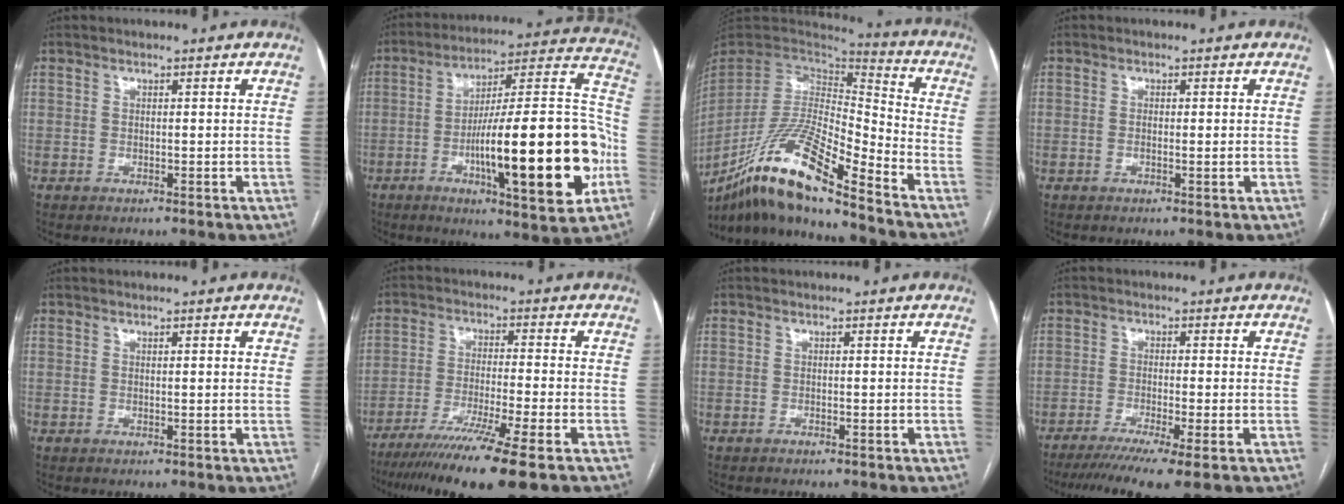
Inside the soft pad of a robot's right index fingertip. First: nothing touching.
{"total": 26.1, "force": [-7.0, 3.6, 24.9], "torque": [-0.339, 0.011, -0.099]}
{"total": 19.3, "force": [-13.9, 1.9, 13.3], "torque": [-0.271, -0.019, -0.258]}
{"total": 1.2, "force": [0.1, 0.3, 1.2], "torque": [-0.021, 0.001, 0.005]}
{"total": 0.7, "force": [0.4, 0.1, 0.5], "torque": [-0.008, 0.001, 0.004]}
{"total": 13.6, "force": [-9.6, -1.4, 9.5], "torque": [-0.168, -0.043, -0.158]}
{"total": 0.0}
{"total": 9.3, "force": [-6.6, -0.6, 6.6], "torque": [-0.099, -0.019, -0.102]}